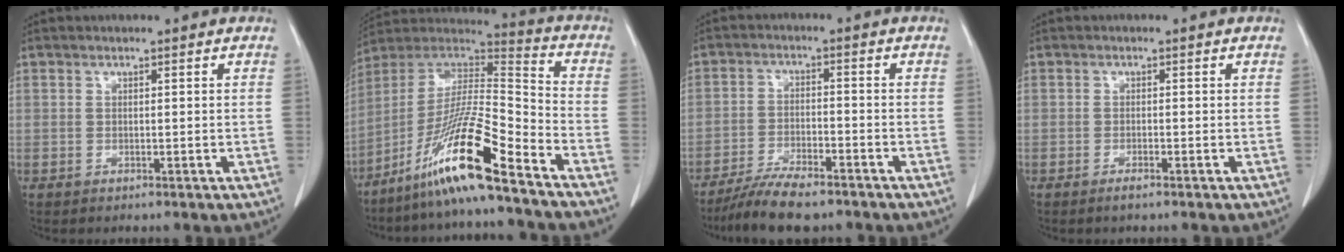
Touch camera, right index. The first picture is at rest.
{"total": 17.2, "force": [-11.5, 0.1, 12.9], "torque": [-0.252, -0.014, -0.212]}
{"total": 8.9, "force": [-7.4, 1.7, 4.7], "torque": [-0.079, -0.022, -0.127]}
{"total": 1.2, "force": [-1.0, 0.0, 0.7], "torque": [-0.015, -0.001, -0.016]}